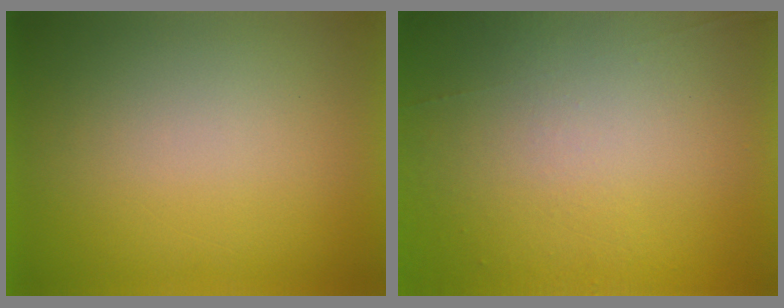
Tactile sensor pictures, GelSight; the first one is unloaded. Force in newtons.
{"total": 6.8}